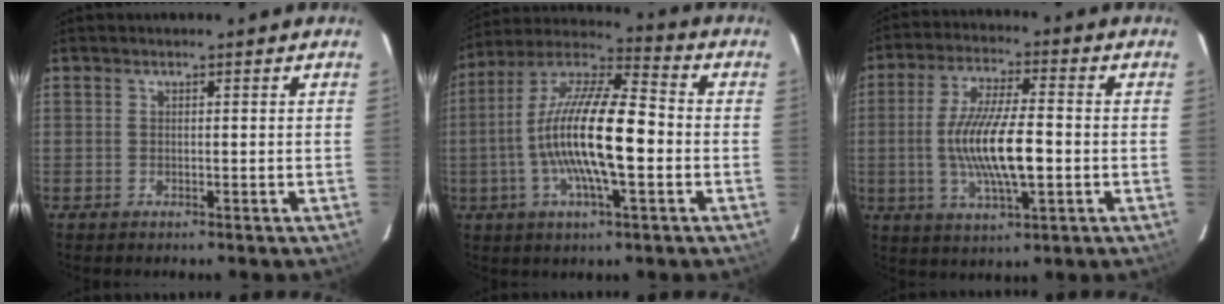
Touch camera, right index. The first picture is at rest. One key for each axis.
{"total": 17.9, "fx": -2.5, "fy": 4.2, "fz": 17.2, "tx": -0.319, "ty": 0.003, "tz": -0.057}
{"total": 13.1, "fx": -1.8, "fy": 3.2, "fz": 12.6, "tx": -0.244, "ty": -0.006, "tz": -0.031}